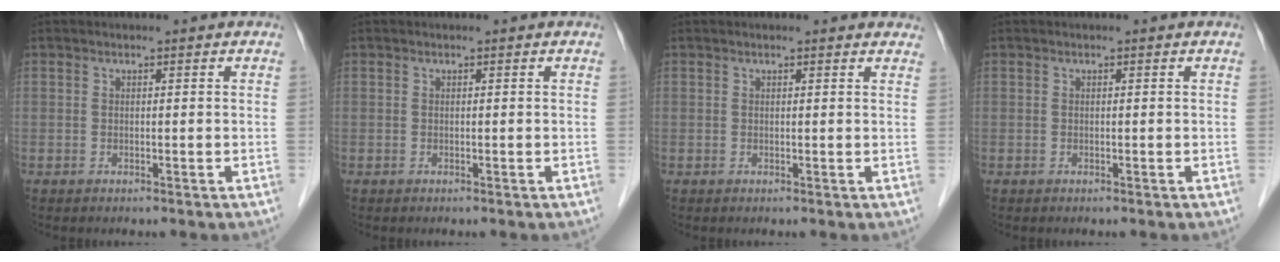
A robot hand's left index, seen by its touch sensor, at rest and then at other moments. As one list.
[{"total": 0.0}, {"total": 3.7, "force": [3.3, 1.0, 1.2], "torque": [-0.012, 0.014, 0.026]}, {"total": 0.0}]